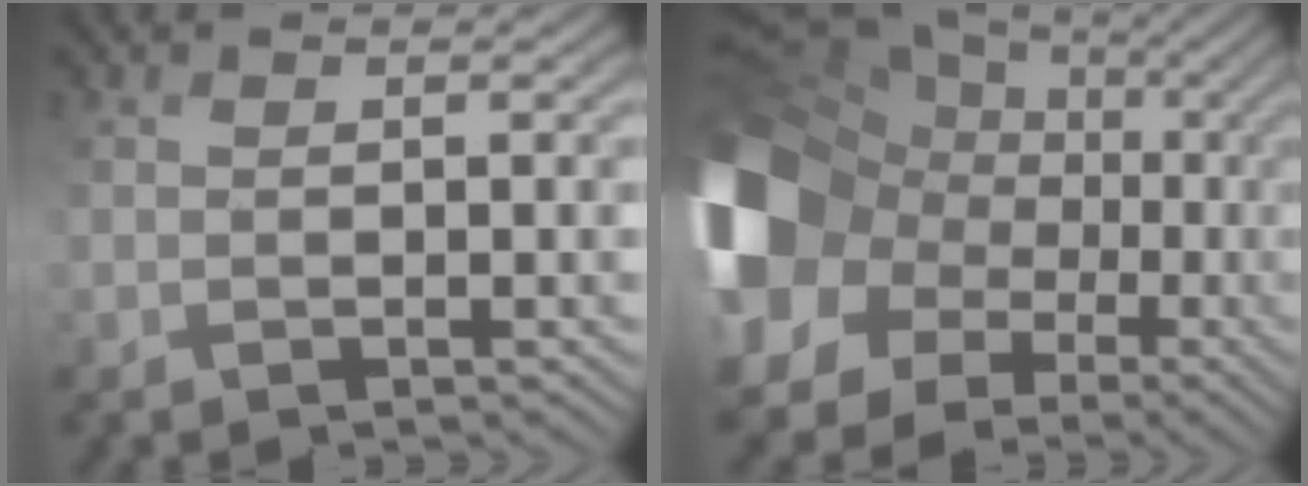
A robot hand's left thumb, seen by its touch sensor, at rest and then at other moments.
{"total": 19.6, "force": [-0.6, 16.5, 10.5], "torque": [-0.277, -0.015, -0.011]}